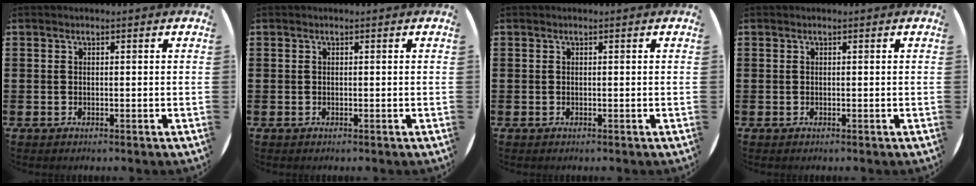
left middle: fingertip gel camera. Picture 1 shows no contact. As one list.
[{"total": 0.0}, {"total": 0.0}, {"total": 0.0}]